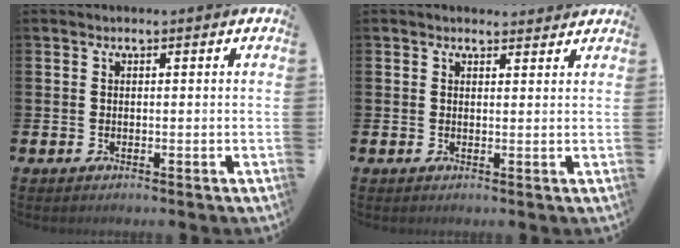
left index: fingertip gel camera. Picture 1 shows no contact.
{"total": 1.5, "force": [1.4, 0.5, 0.0], "torque": [0.006, -0.002, 0.024]}